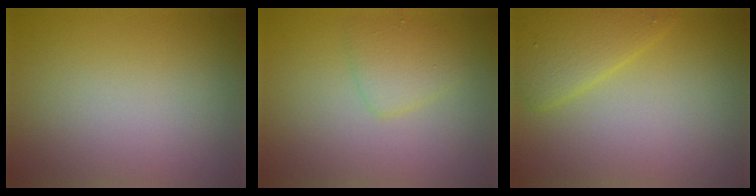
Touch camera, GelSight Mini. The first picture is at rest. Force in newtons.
{"total": 2.2, "press": 2.2, "slide": 0.1}
{"total": 3.1, "press": 3.1, "slide": 0.1}